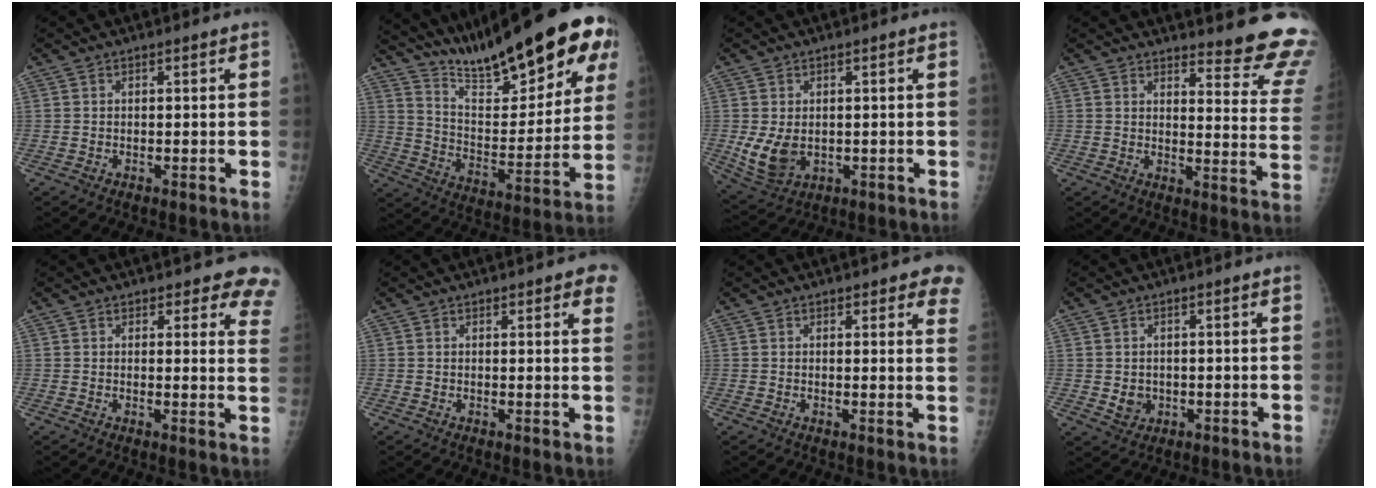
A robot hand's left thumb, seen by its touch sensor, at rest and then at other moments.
{"total": 25.5, "force": [18.2, 5.9, 16.9], "torque": [-0.223, -0.081, 0.287]}
{"total": 7.1, "force": [-0.5, 5.1, 4.9], "torque": [-0.089, -0.011, 0.009]}
{"total": 16.7, "force": [15.6, 2.5, 5.4], "torque": [-0.029, -0.164, 0.161]}
{"total": 9.0, "force": [7.8, 3.3, 3.1], "torque": [0.019, -0.035, 0.056]}
{"total": 5.9, "force": [3.4, 1.5, 4.5], "torque": [-0.030, -0.003, 0.035]}
{"total": 6.5, "force": [4.8, 2.3, 3.8], "torque": [-0.009, -0.016, 0.040]}
{"total": 3.0, "force": [-0.2, 2.7, 1.4], "torque": [-0.012, -0.001, 0.007]}